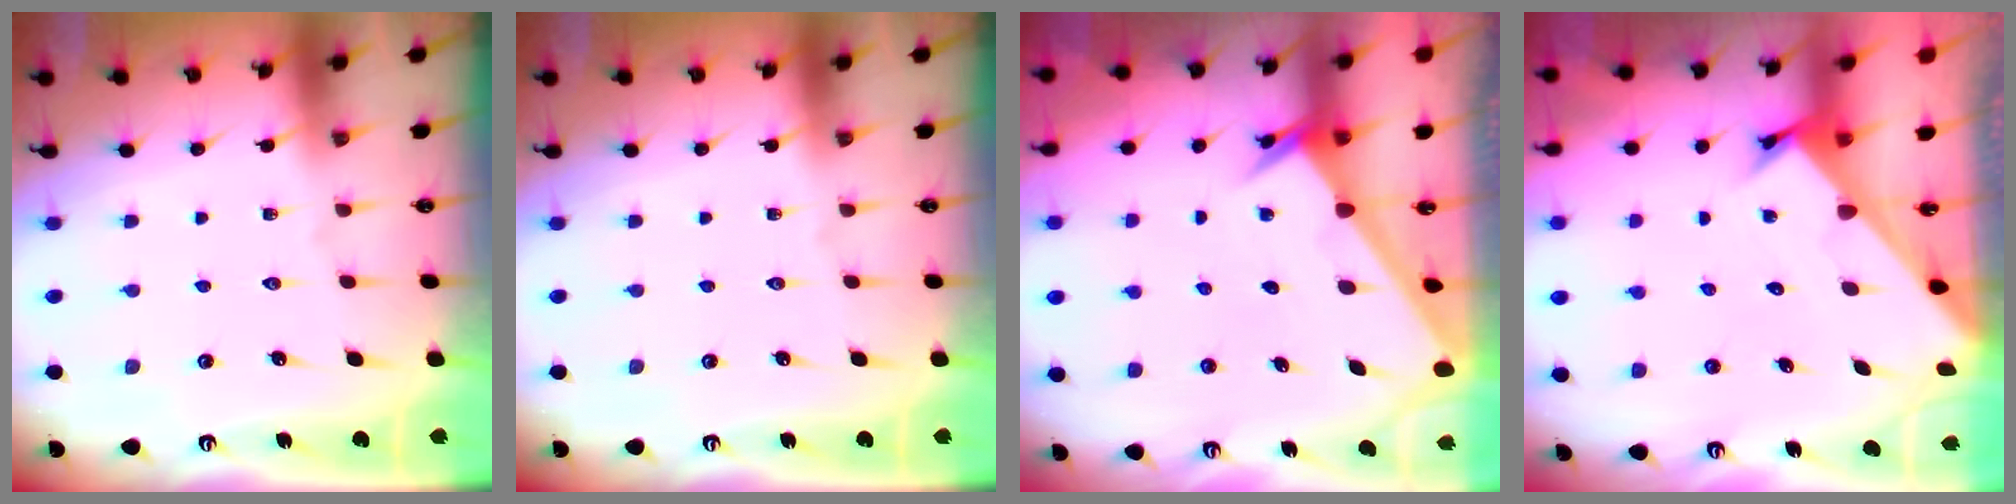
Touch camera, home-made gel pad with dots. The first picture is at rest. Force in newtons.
{"total": 0.0}
{"total": 2.0, "press": 2.0, "slide": 0.2}
{"total": 2.4, "press": 2.4, "slide": 0.2}